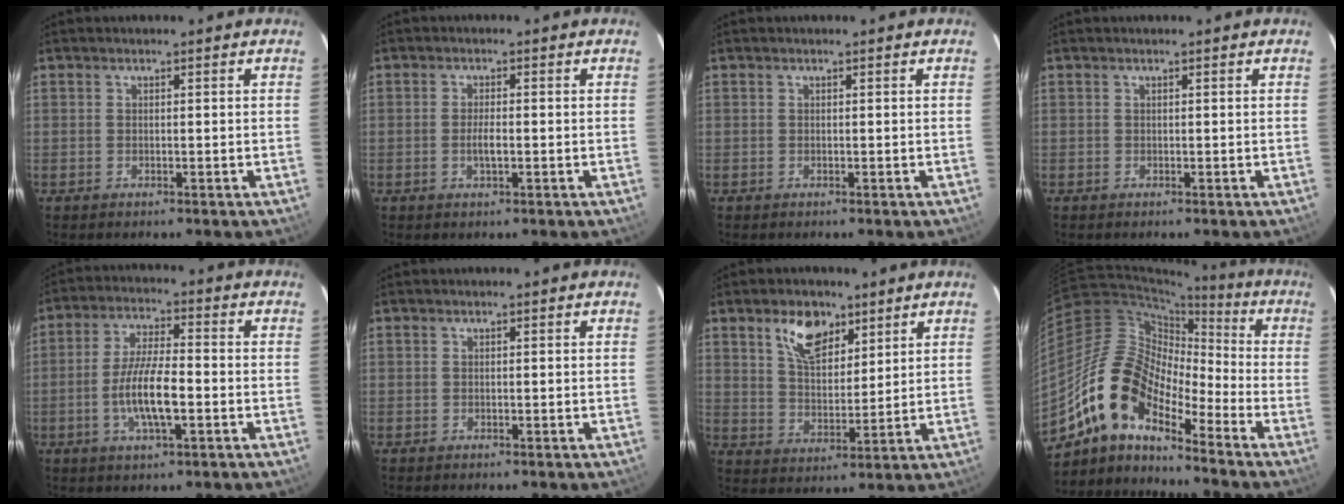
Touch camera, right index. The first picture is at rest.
{"total": 2.4, "force": [-0.6, 0.6, 2.2], "torque": [-0.043, -0.003, -0.011]}
{"total": 0.0}
{"total": 0.0}
{"total": 9.4, "force": [-2.6, 2.3, 8.7], "torque": [-0.173, -0.003, -0.049]}
{"total": 0.0}
{"total": 9.1, "force": [5.4, 4.9, 5.4], "torque": [-0.091, 0.009, 0.101]}
{"total": 13.8, "force": [-10.2, 5.7, 7.4], "torque": [-0.123, 0.013, -0.211]}